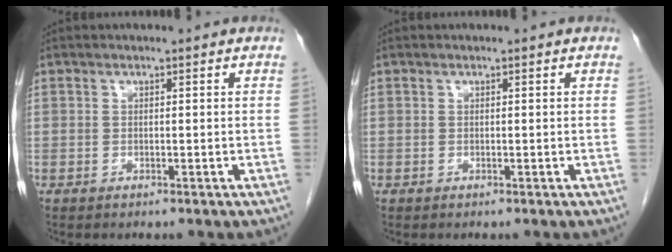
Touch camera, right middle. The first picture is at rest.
{"total": 0.0}